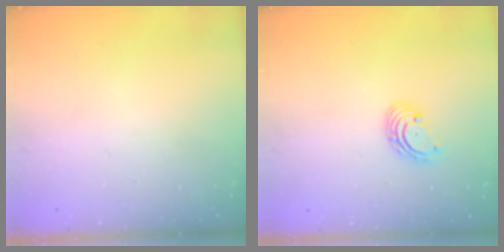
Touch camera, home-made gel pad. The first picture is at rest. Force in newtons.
{"total": 2.9, "press": 2.9, "slide": 0.1}